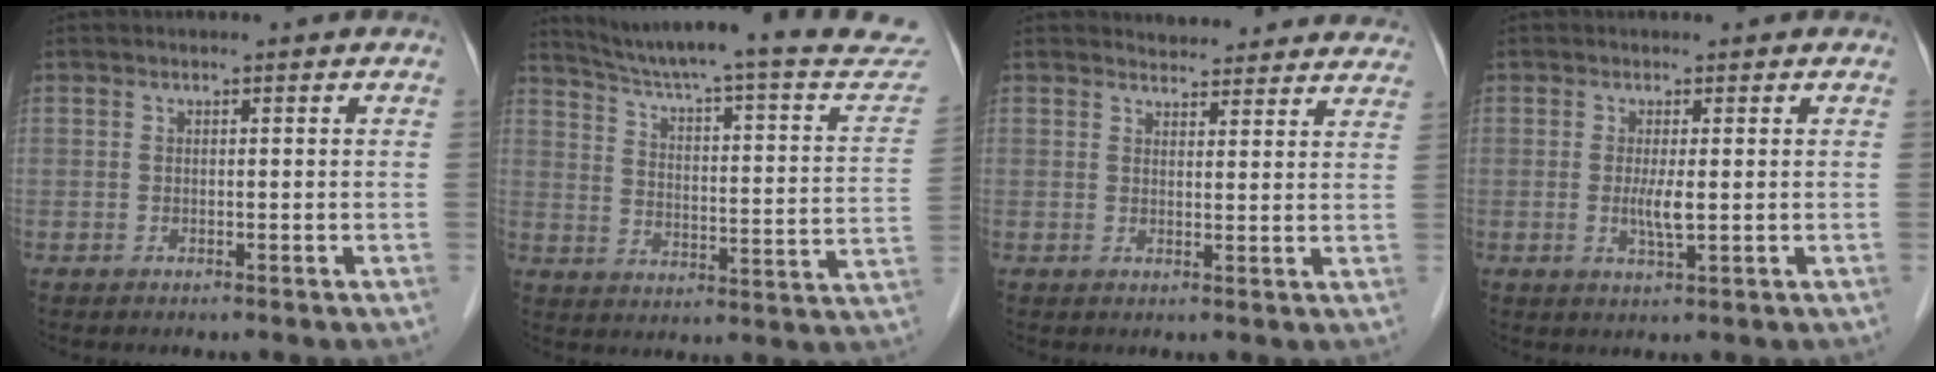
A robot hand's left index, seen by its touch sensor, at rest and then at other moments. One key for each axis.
{"total": 26.7, "fx": 23.9, "fy": 2.5, "fz": 11.5, "tx": -0.171, "ty": -0.058, "tz": 0.300}
{"total": 11.4, "fx": 10.9, "fy": 3.1, "fz": 1.2, "tx": 0.016, "ty": 0.001, "tz": 0.107}
{"total": 2.5, "fx": 0.0, "fy": 0.1, "fz": 2.5, "tx": -0.054, "ty": -0.008, "tz": 0.004}